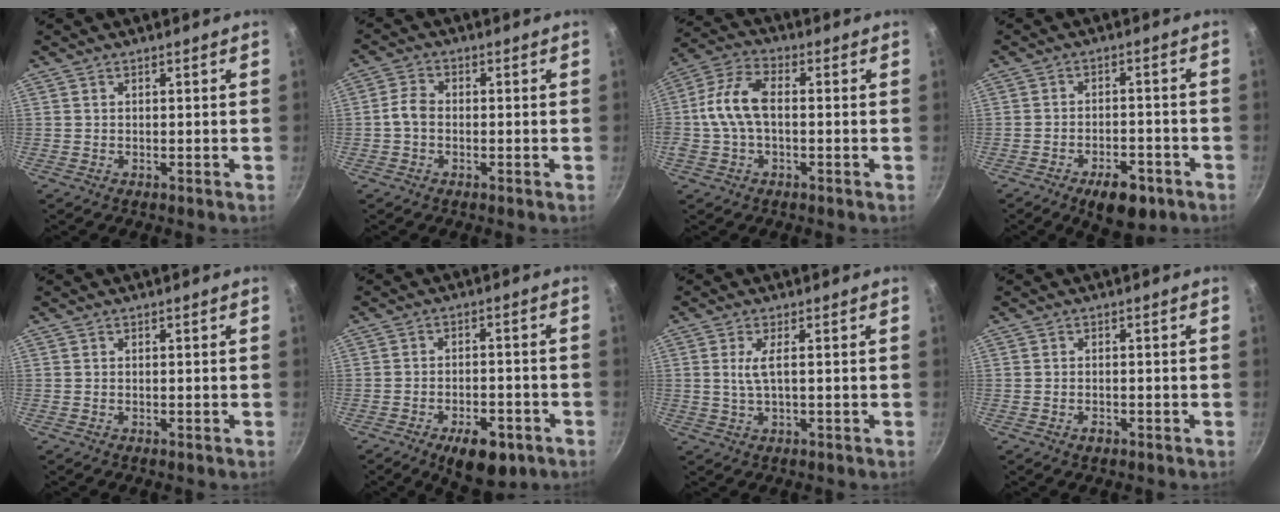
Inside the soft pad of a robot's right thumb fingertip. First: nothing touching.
{"total": 3.4, "force": [-0.8, 2.4, 2.2], "torque": [-0.048, 0.018, -0.023]}
{"total": 10.0, "force": [-0.5, 5.5, 8.4], "torque": [-0.170, 0.031, -0.023]}
{"total": 8.6, "force": [-4.9, 4.2, 5.7], "torque": [-0.061, 0.029, -0.065]}
{"total": 0.0}
{"total": 9.9, "force": [-5.3, 4.8, 6.8], "torque": [-0.076, 0.025, -0.067]}
{"total": 3.6, "force": [0.3, 0.8, 3.5], "torque": [-0.082, -0.001, 0.009]}
{"total": 1.6, "force": [-0.9, 0.9, 1.0], "torque": [-0.019, 0.006, -0.016]}